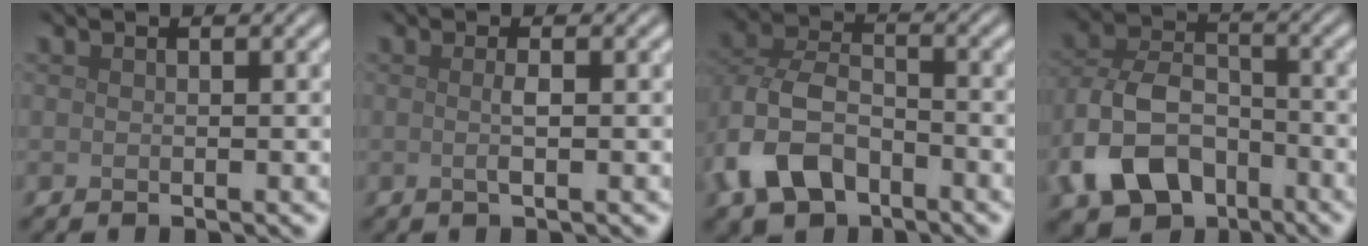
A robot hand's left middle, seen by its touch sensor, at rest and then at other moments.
{"total": 1.3, "force": [0.0, 0.2, 1.2], "torque": [-0.023, -0.001, -0.002]}
{"total": 6.6, "force": [-2.9, 4.4, 3.9], "torque": [-0.090, -0.003, -0.064]}
{"total": 8.2, "force": [-4.2, 5.4, 4.6], "torque": [-0.096, 0.000, -0.087]}